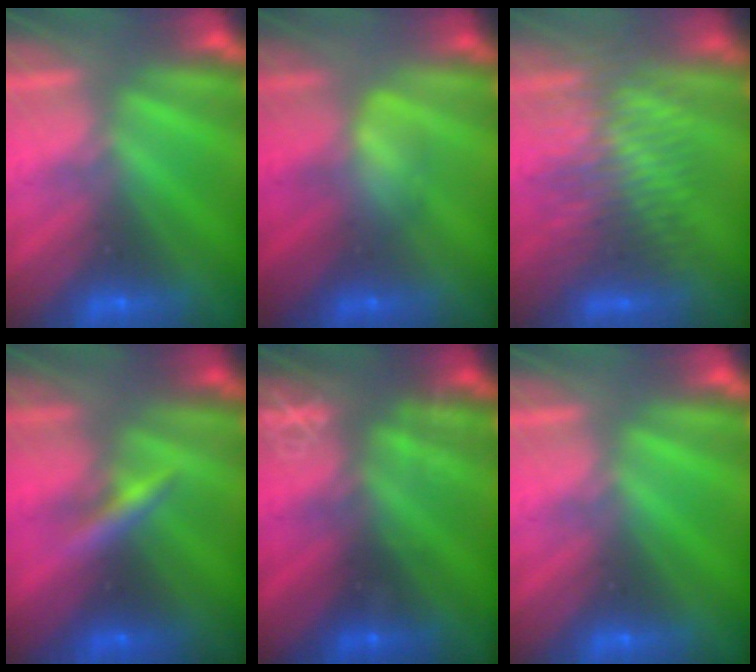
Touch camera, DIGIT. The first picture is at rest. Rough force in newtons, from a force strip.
{"total": 2.8}
{"total": 3.5}
{"total": 2.7}
{"total": 3.0}
{"total": 0.0}